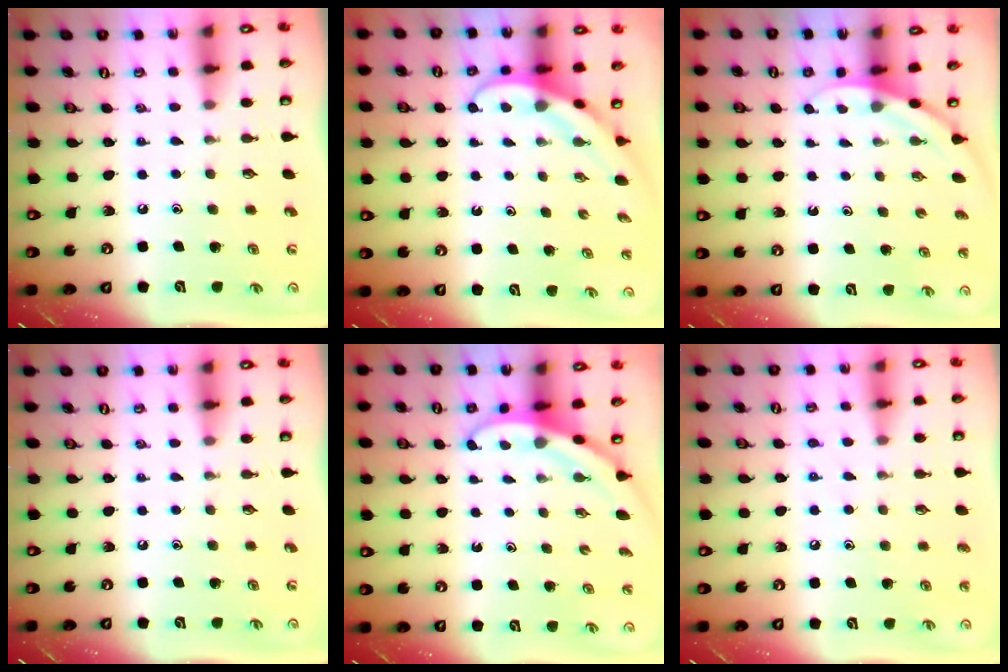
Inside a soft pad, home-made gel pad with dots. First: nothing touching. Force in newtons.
{"total": 3.9, "press": 3.9, "slide": 0.3}
{"total": 4.1, "press": 4.1, "slide": 0.3}
{"total": 0.0}
{"total": 3.4, "press": 3.4, "slide": 0.1}
{"total": 6.2, "press": 6.2, "slide": 0.6}